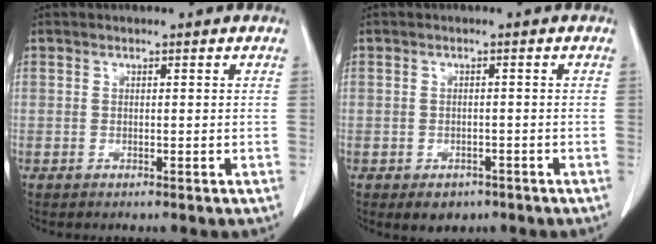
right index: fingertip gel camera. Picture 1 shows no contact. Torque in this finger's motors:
{"motor_torque": [-0.67, -0.57, -0.35, -0.14]}